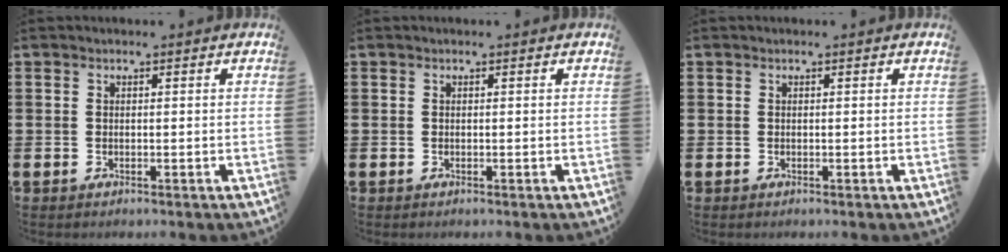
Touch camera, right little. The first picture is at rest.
{"total": 0.0}
{"total": 0.0}